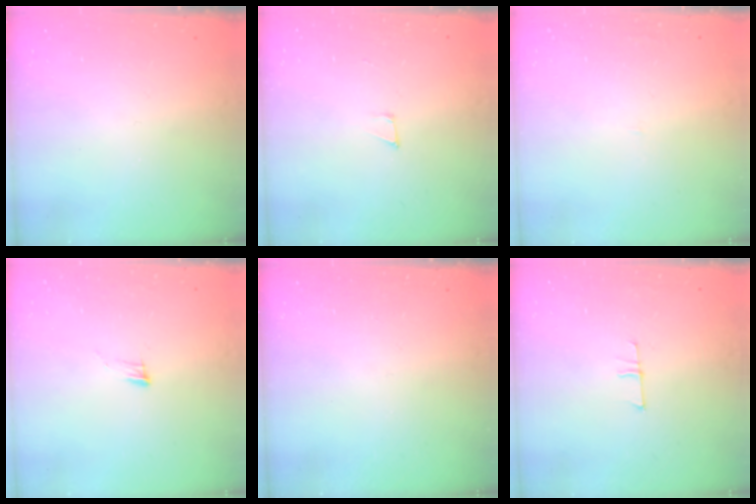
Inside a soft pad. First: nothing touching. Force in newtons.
{"total": 3.2, "press": 3.2, "slide": 0.2}
{"total": 0.9, "press": 0.9, "slide": 0.1}
{"total": 5.2, "press": 5.1, "slide": 1.0}
{"total": 0.0}
{"total": 5.3, "press": 5.3, "slide": 0.4}